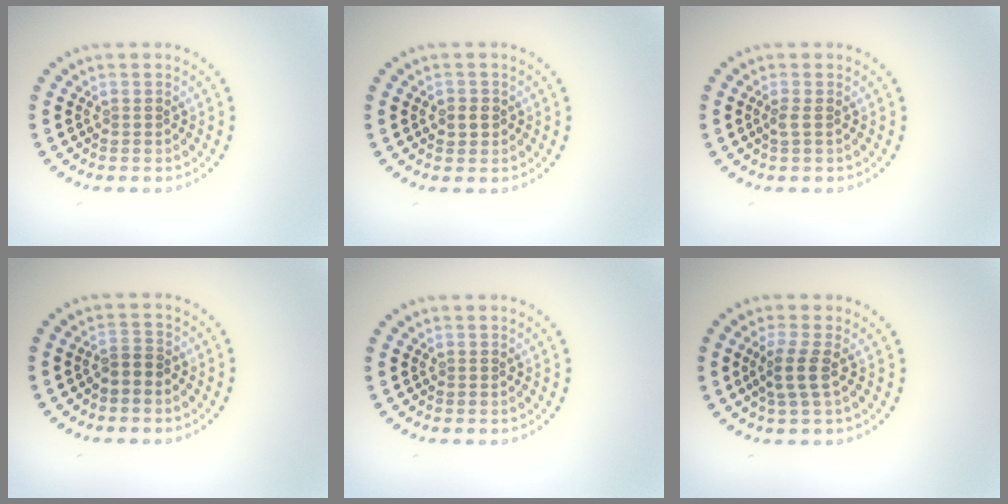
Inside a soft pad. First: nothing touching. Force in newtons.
{"total": 1.4, "press": 1.4, "slide": 0.3}
{"total": 0.8, "press": 0.6, "slide": 0.5}
{"total": 1.6, "press": 1.4, "slide": 0.8}
{"total": 0.0}
{"total": 2.3, "press": 1.9, "slide": 1.3}